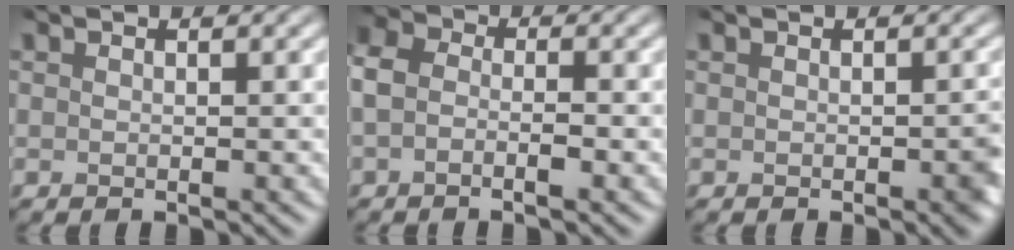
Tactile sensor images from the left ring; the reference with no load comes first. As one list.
[{"total": 2.7, "force": [-1.6, 1.4, 1.5], "torque": [-0.036, -0.001, -0.031]}, {"total": 0.9, "force": [-0.2, 0.3, 0.9], "torque": [-0.017, -0.001, 0.003]}]